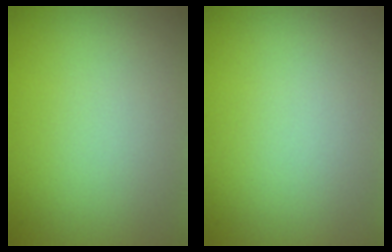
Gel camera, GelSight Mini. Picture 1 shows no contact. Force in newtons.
{"total": 0.0}